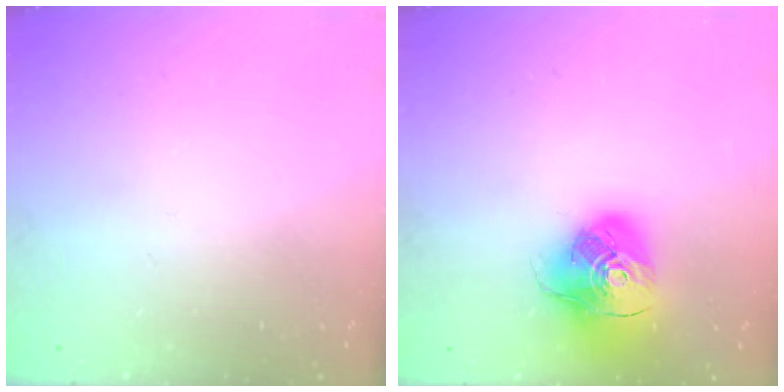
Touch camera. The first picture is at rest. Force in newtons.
{"total": 14.5, "press": 14.4, "slide": 1.9}